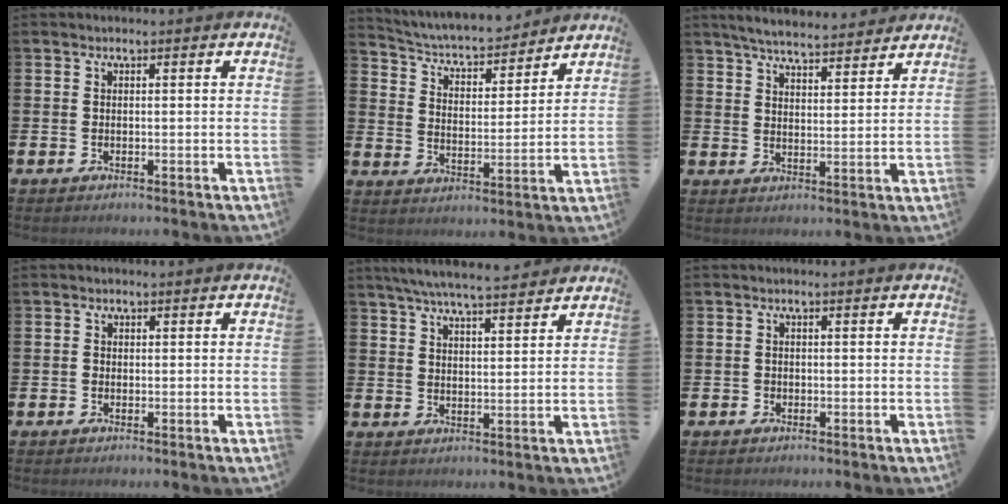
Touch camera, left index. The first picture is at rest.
{"total": 5.3, "force": [5.0, 1.2, 1.1], "torque": [-0.055, -0.042, 0.082]}
{"total": 5.5, "force": [5.4, 0.4, 0.8], "torque": [-0.031, -0.031, 0.096]}
{"total": 0.7, "force": [0.1, 0.6, 0.3], "torque": [0.001, 0.003, -0.002]}
{"total": 6.2, "force": [5.9, 0.4, 1.9], "torque": [-0.052, -0.023, 0.107]}
{"total": 0.7, "force": [-0.3, 0.6, 0.0], "torque": [-0.002, 0.005, -0.007]}